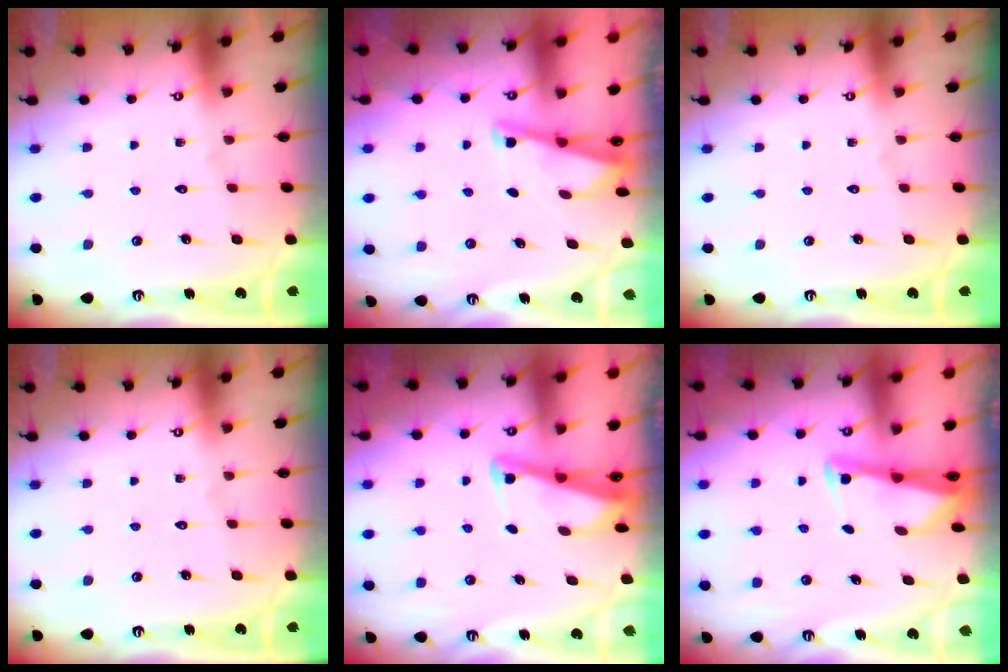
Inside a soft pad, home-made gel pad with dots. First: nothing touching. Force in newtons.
{"total": 2.5, "press": 2.5, "slide": 0.2}
{"total": 0.0}
{"total": 0.0}
{"total": 2.7, "press": 2.7, "slide": 0.3}
{"total": 2.8, "press": 2.8, "slide": 0.2}